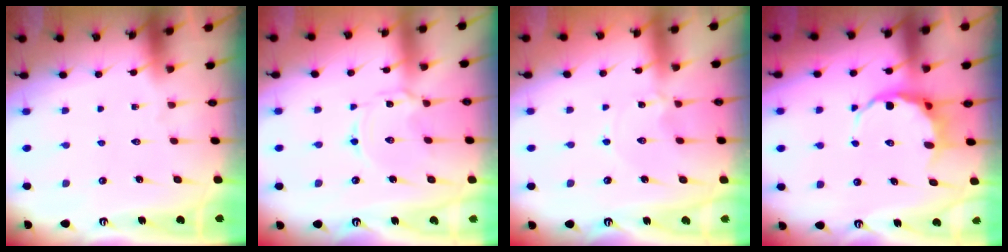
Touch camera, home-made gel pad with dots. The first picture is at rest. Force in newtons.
{"total": 1.8, "press": 1.7, "slide": 0.4}
{"total": 0.5, "press": 0.5, "slide": 0.2}
{"total": 7.1, "press": 6.8, "slide": 1.8}